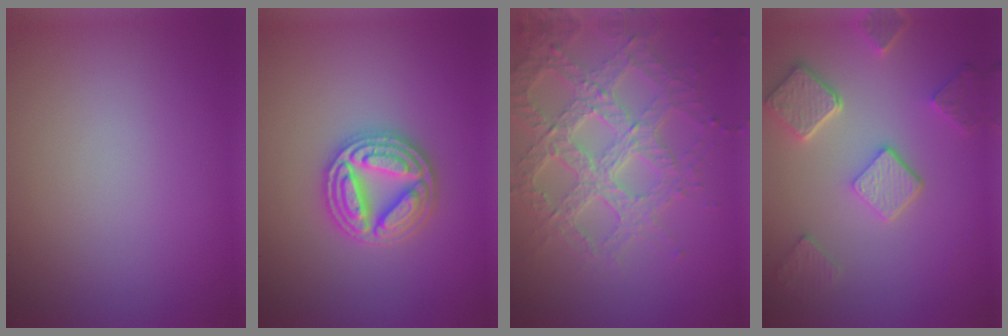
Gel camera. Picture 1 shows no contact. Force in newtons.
{"total": 5.0, "press": 5.0, "slide": 0.8}
{"total": 7.1, "press": 5.1, "slide": 4.9}
{"total": 5.1, "press": 4.0, "slide": 3.2}